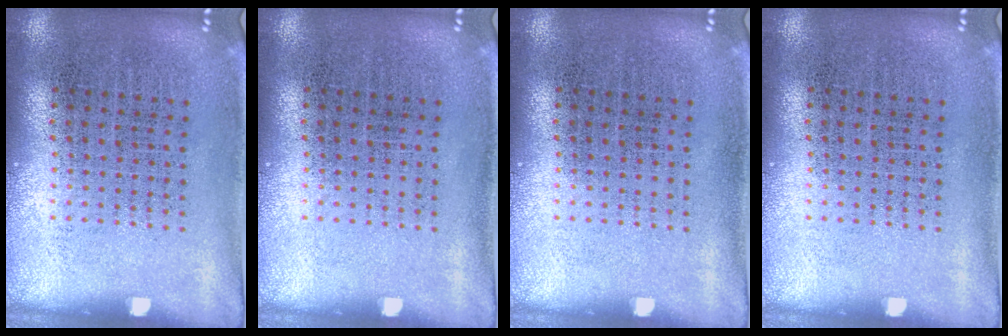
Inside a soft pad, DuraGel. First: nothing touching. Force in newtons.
{"total": 0.0}
{"total": 0.0}
{"total": 0.0}